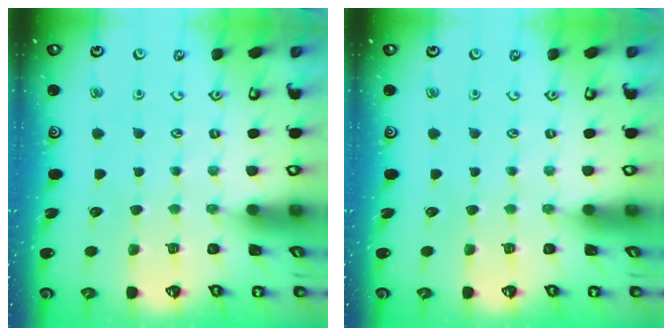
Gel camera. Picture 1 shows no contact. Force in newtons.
{"total": 0.0}